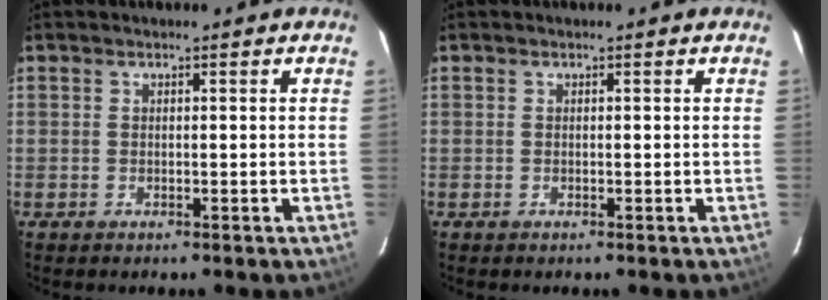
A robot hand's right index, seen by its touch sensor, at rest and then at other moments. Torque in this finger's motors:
{"motor_torque": [0.00, 0.00, 0.00, 0.00]}